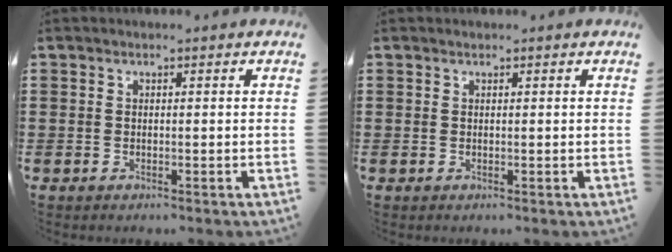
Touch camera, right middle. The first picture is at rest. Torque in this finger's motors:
{"motor_torque": [-0.03, -0.08, 0.05, -0.01]}